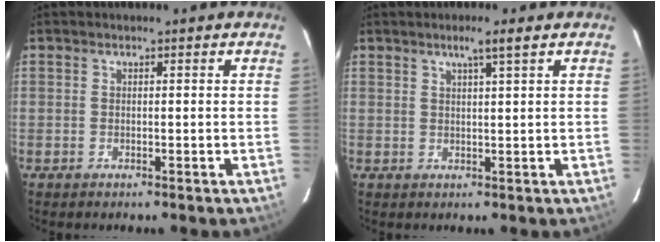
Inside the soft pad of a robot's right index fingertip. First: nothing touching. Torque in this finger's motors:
{"motor_torque": [-0.01, 0.01, 0.10, 0.04]}